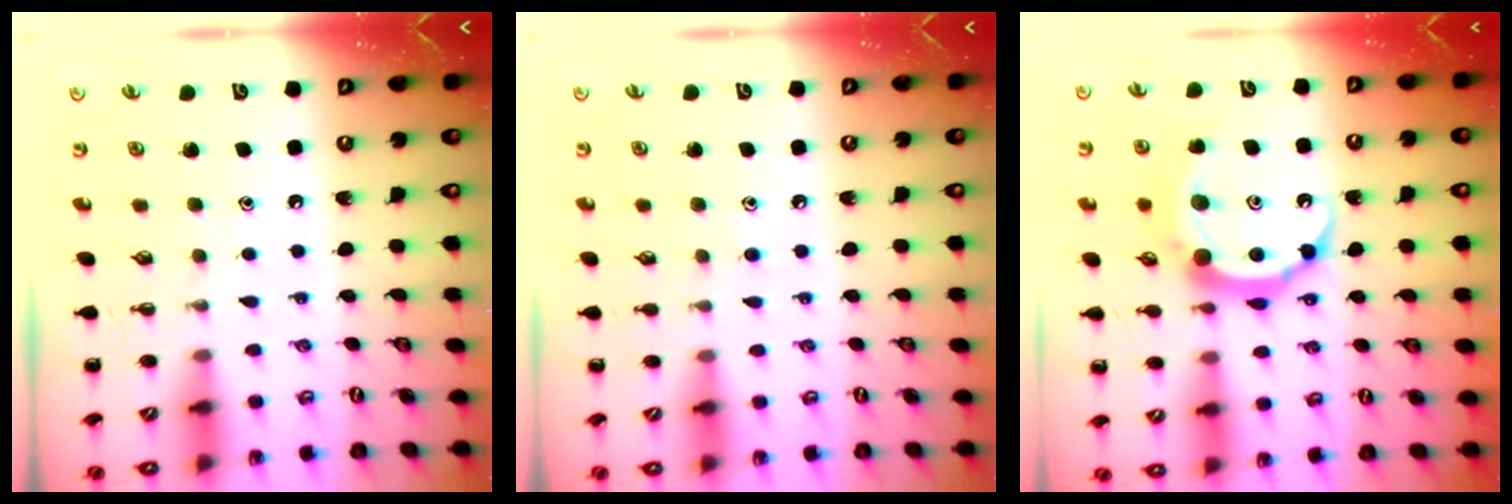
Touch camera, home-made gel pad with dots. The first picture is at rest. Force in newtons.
{"total": 5.3, "press": 4.9, "slide": 2.0}
{"total": 14.0, "press": 14.0, "slide": 0.9}